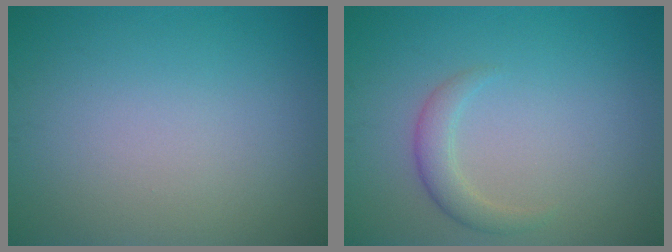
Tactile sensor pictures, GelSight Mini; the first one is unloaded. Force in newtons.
{"total": 2.0, "press": 2.0, "slide": 0.1}